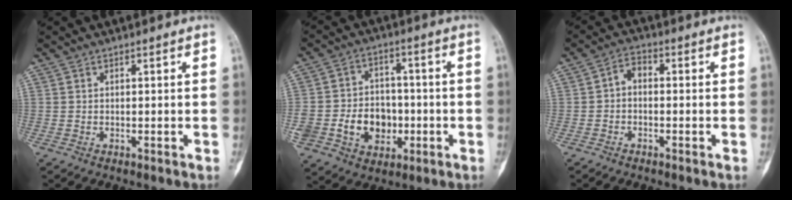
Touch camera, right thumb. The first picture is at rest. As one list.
[{"total": 13.3, "force": [-2.8, 10.6, 7.4], "torque": [-0.092, 0.026, -0.035]}, {"total": 3.1, "force": [-0.4, 2.0, 2.4], "torque": [-0.033, 0.017, -0.019]}]